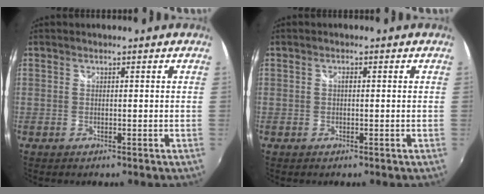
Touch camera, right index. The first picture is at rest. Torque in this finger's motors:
{"motor_torque": [0.63, 0.19, 0.18, 0.04]}